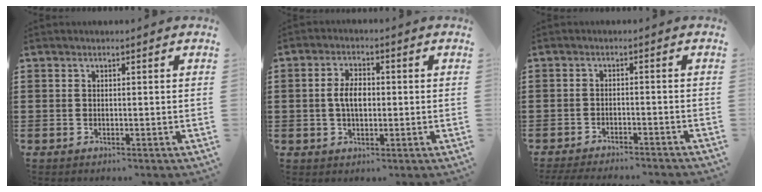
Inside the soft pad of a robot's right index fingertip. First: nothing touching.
{"total": 4.4, "force": [0.1, 2.4, 3.7], "torque": [-0.071, 0.002, -0.005]}
{"total": 2.6, "force": [-2.6, -0.3, 0.5], "torque": [-0.016, -0.005, -0.055]}